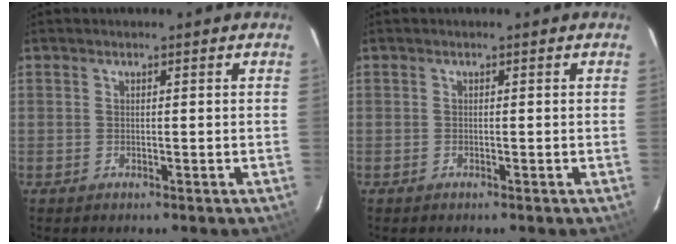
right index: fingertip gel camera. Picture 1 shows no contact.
{"total": 0.0}